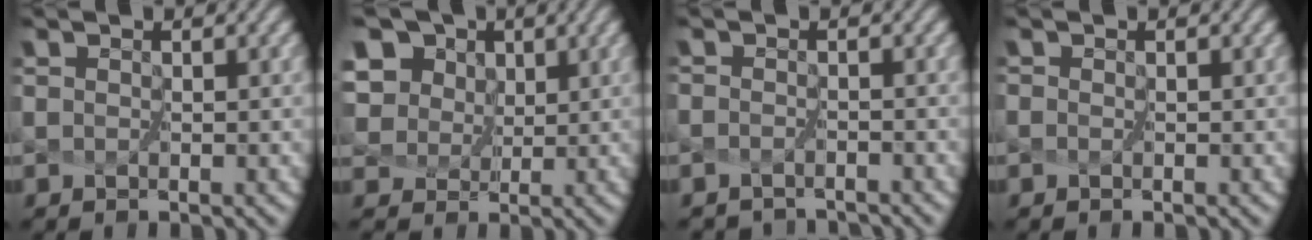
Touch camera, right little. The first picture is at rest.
{"total": 9.6, "force": [5.7, 6.5, 4.3], "torque": [-0.109, 0.024, 0.103]}
{"total": 2.4, "force": [-2.3, 0.0, -0.5], "torque": [0.012, -0.009, -0.040]}
{"total": 0.0}